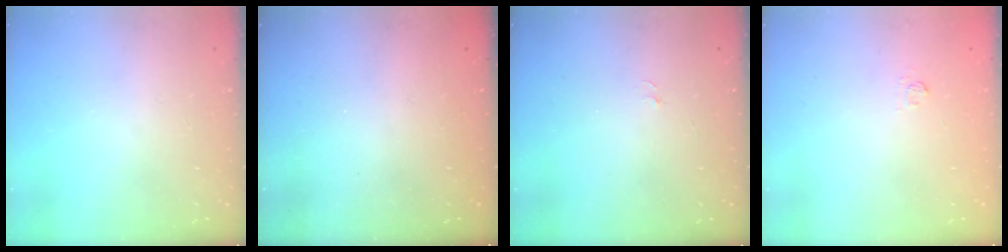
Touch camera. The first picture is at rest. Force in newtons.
{"total": 1.8, "press": 1.7, "slide": 0.5}
{"total": 2.8, "press": 2.8, "slide": 0.3}
{"total": 2.4, "press": 2.1, "slide": 1.3}